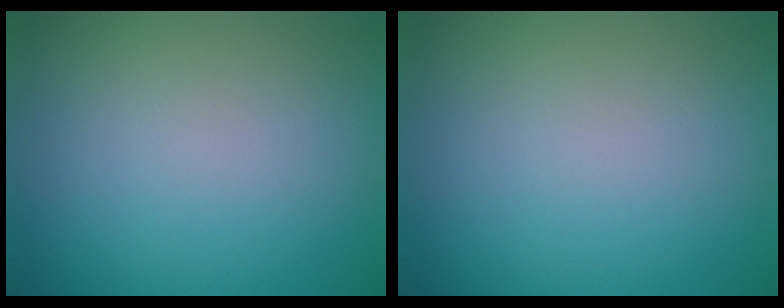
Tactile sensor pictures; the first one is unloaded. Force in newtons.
{"total": 0.0}